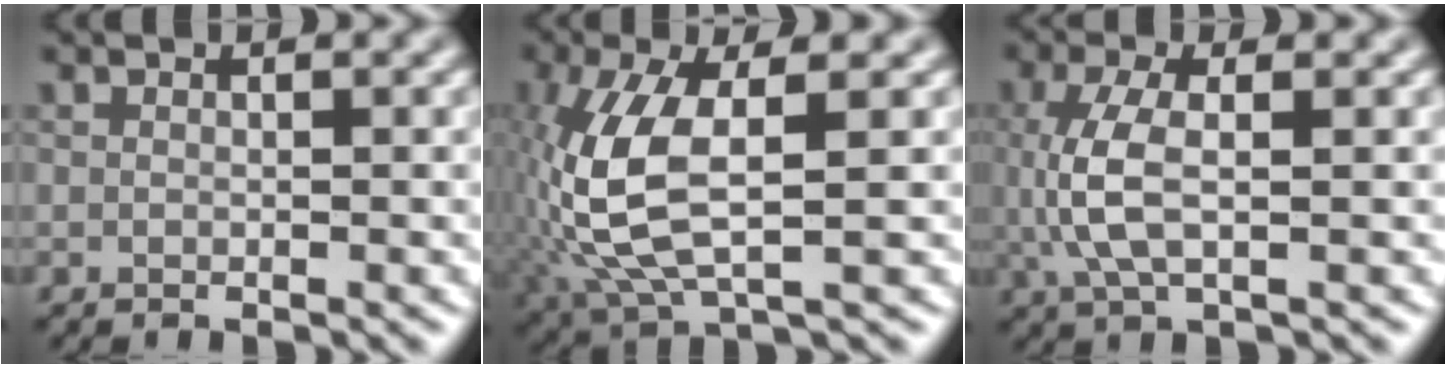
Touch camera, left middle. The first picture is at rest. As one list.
[{"total": 8.6, "force": [-0.1, 3.4, 7.9], "torque": [-0.192, 0.001, -0.001]}, {"total": 4.3, "force": [0.2, 1.7, 4.0], "torque": [-0.098, 0.001, 0.004]}]